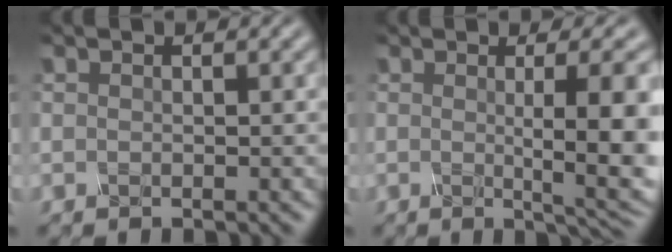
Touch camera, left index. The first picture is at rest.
{"total": 7.4, "force": [-0.2, 1.8, 7.1], "torque": [-0.084, -0.007, 0.003]}